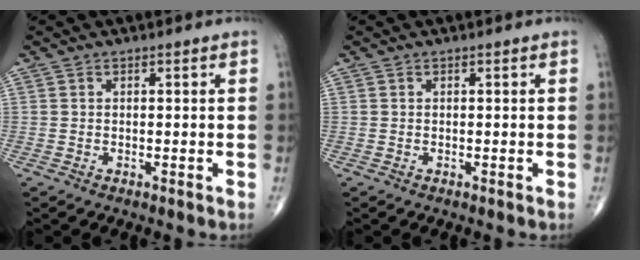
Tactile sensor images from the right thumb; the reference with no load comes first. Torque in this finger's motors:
{"motor_torque": [-0.05, 0.17, -0.04, -0.04, 0.00]}